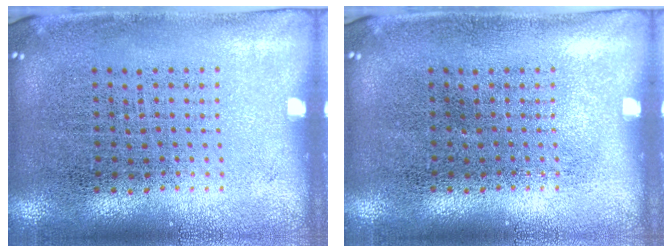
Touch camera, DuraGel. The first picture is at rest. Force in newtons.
{"total": 0.0}